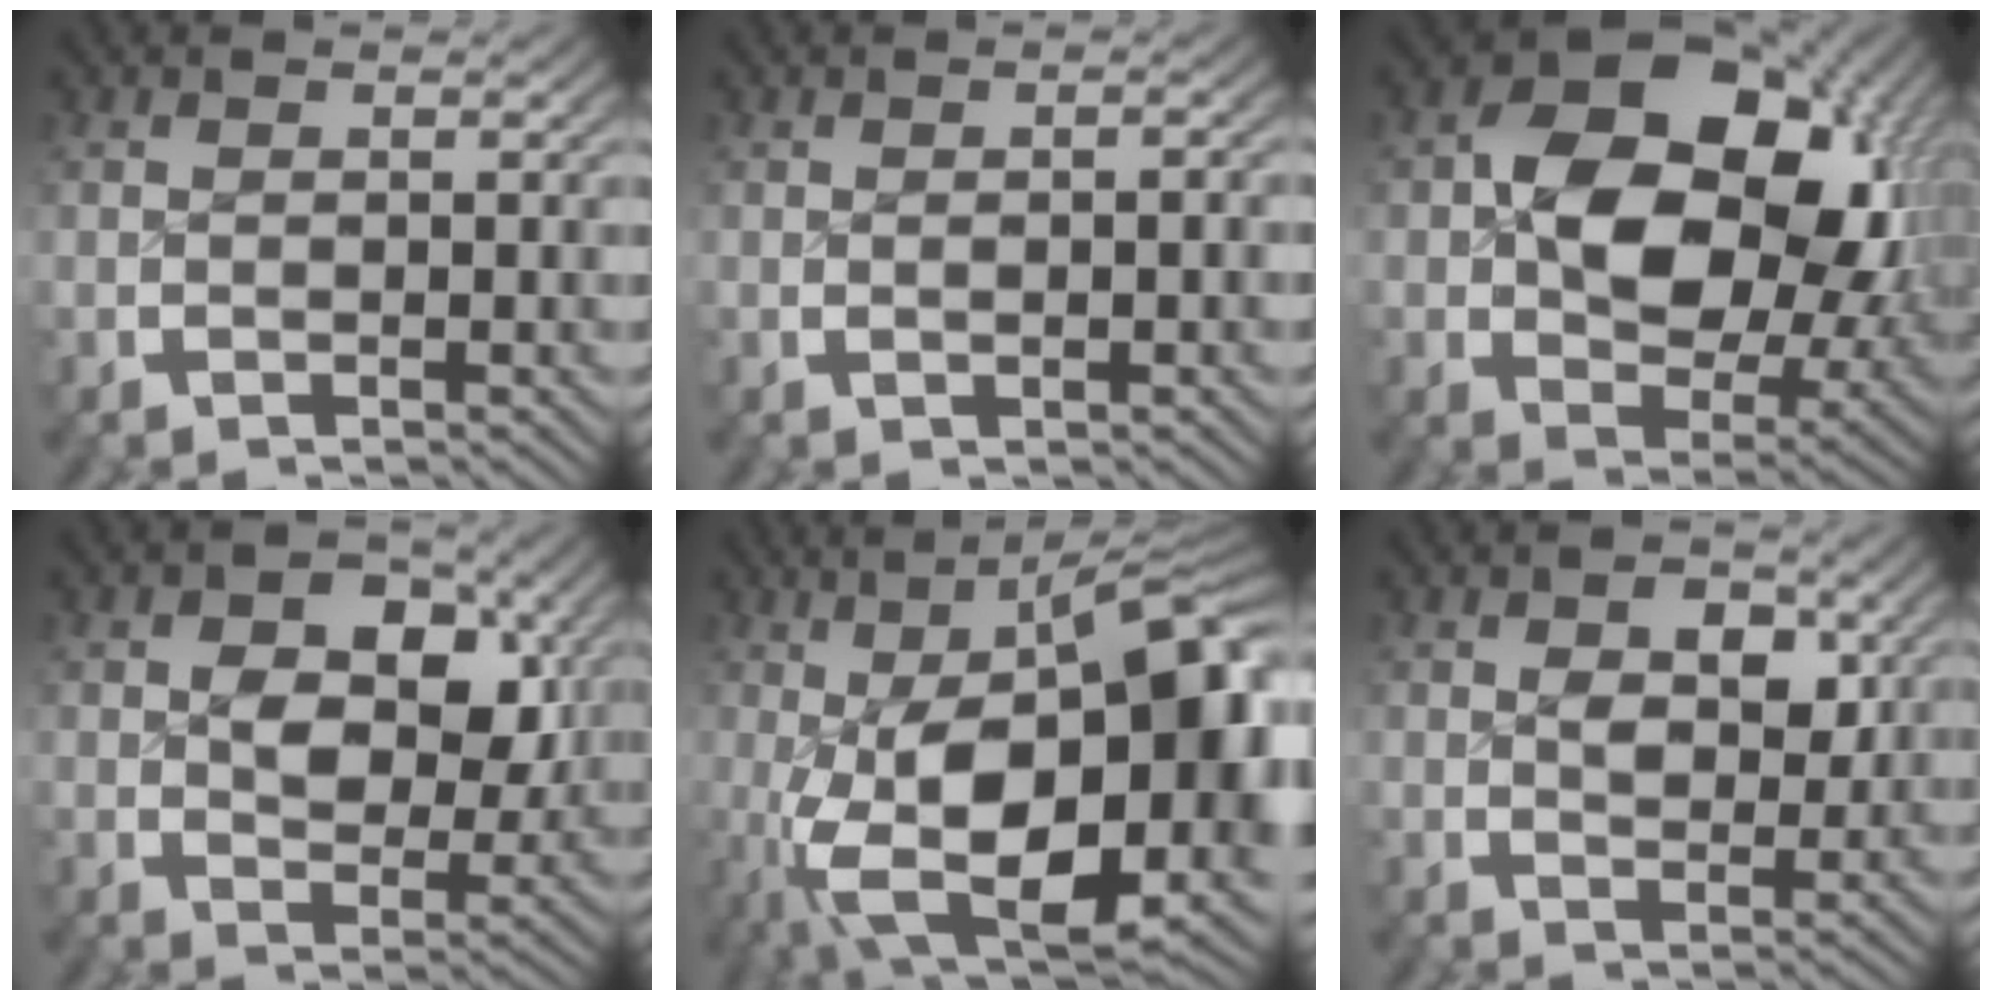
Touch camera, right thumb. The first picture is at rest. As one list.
[{"total": 1.2, "force": [-0.2, 0.5, 1.0], "torque": [-0.017, -0.003, -0.002]}, {"total": 18.9, "force": [1.8, 12.6, 14.0], "torque": [-0.218, -0.021, 0.028]}, {"total": 7.1, "force": [0.9, 4.9, 5.0], "torque": [-0.082, -0.030, 0.025]}, {"total": 22.4, "force": [-2.1, 11.9, 18.8], "torque": [-0.302, -0.055, 0.006]}, {"total": 3.3, "force": [0.6, 2.2, 2.4], "torque": [-0.041, -0.022, 0.021]}]